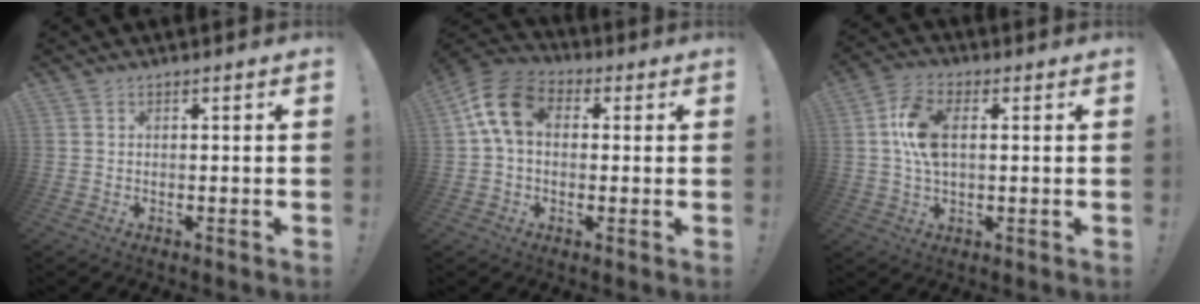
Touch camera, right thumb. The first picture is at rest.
{"total": 12.7, "force": [3.1, 8.8, 8.6], "torque": [-0.157, 0.014, 0.064]}
{"total": 10.3, "force": [1.3, 5.9, 8.4], "torque": [-0.165, -0.001, 0.022]}